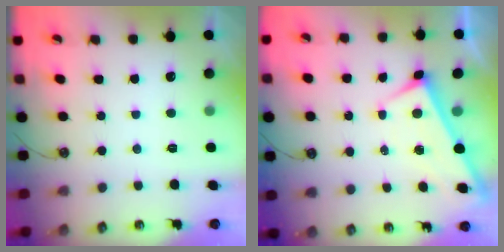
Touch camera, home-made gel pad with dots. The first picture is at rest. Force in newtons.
{"total": 1.3, "press": 1.3, "slide": 0.3}